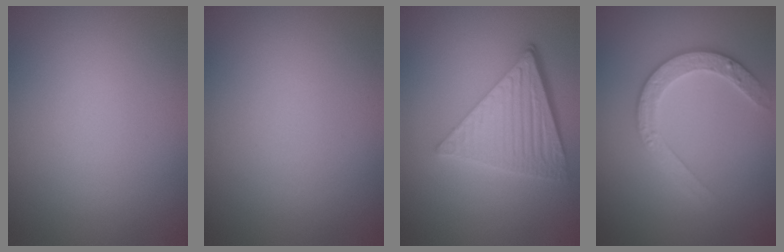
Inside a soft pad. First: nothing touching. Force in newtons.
{"total": 0.0}
{"total": 5.8, "press": 4.3, "slide": 4.0}
{"total": 2.8, "press": 2.8, "slide": 0.3}